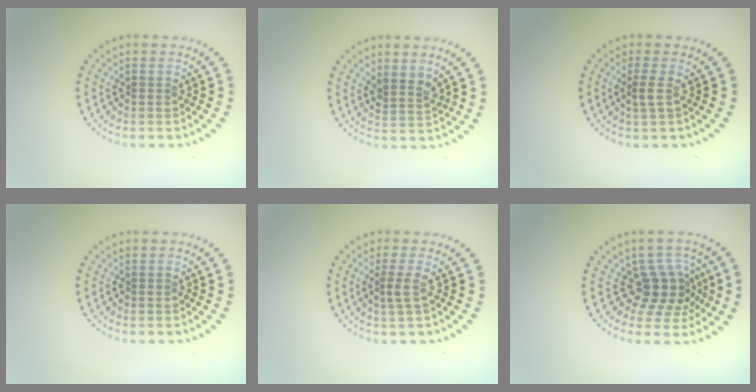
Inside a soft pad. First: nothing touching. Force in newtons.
{"total": 2.1, "press": 1.6, "slide": 1.3}
{"total": 1.2, "press": 1.0, "slide": 0.6}
{"total": 0.0}
{"total": 1.4, "press": 1.0, "slide": 0.9}
{"total": 3.7, "press": 2.7, "slide": 2.5}